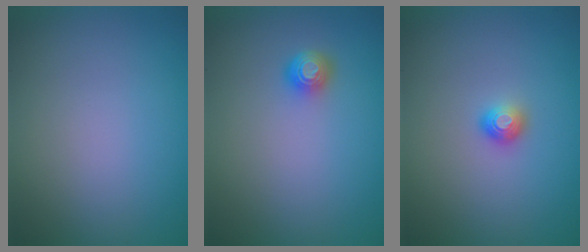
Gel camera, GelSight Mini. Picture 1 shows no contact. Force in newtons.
{"total": 1.6, "press": 1.3, "slide": 0.9}
{"total": 1.3, "press": 1.2, "slide": 0.7}